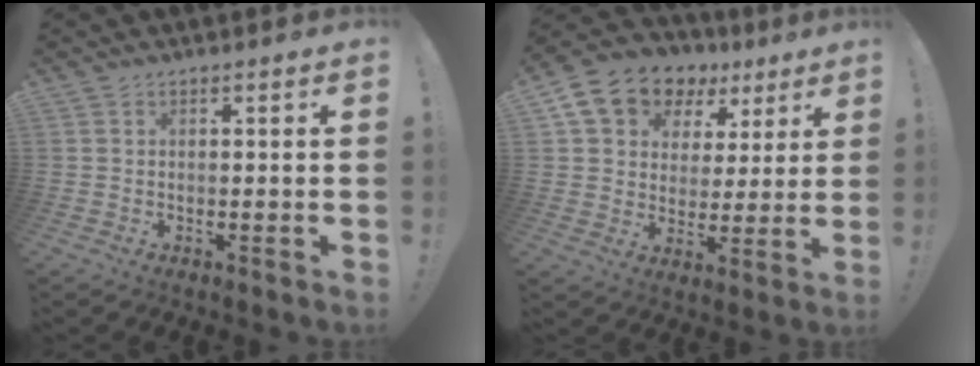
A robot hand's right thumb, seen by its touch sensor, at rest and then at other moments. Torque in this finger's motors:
{"motor_torque": [0.79, 0.91, 0.72, 0.05, 0.08]}